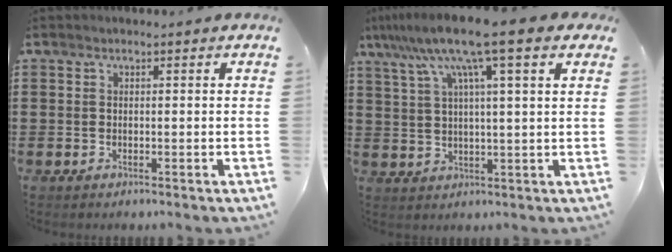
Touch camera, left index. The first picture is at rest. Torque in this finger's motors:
{"motor_torque": [2.14, 0.00, 0.58, 0.21]}